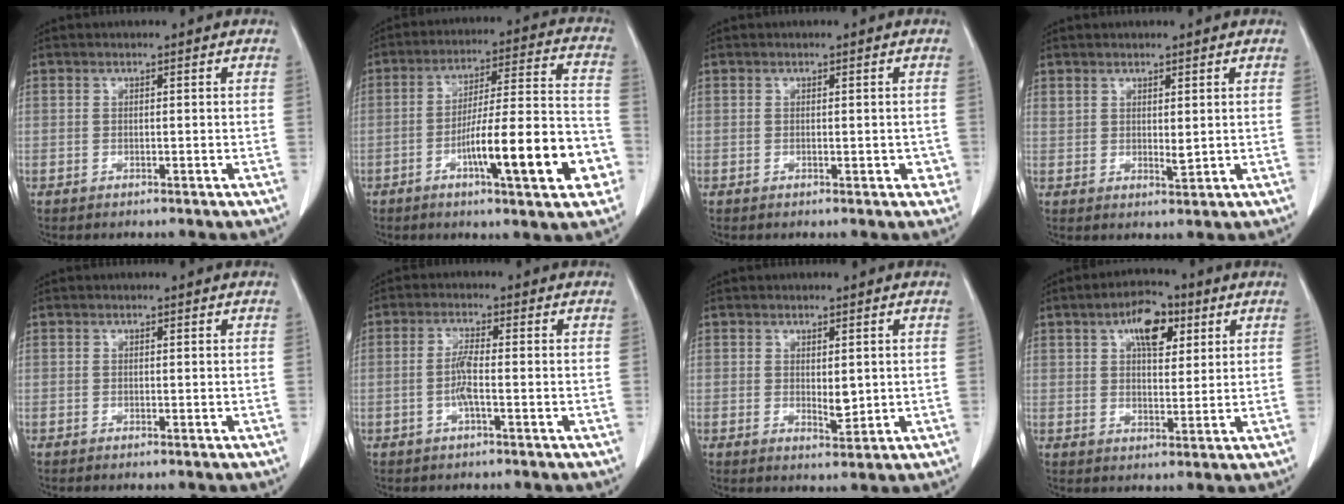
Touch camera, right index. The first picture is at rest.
{"total": 16.7, "force": [-6.2, 2.0, 15.4], "torque": [-0.233, 0.014, -0.089]}
{"total": 1.9, "force": [-0.4, 0.9, 1.5], "torque": [-0.009, 0.003, -0.002]}
{"total": 2.1, "force": [0.9, 0.7, 1.8], "torque": [-0.036, -0.009, 0.022]}
{"total": 0.0}
{"total": 3.3, "force": [-0.9, 0.1, 3.2], "torque": [-0.067, 0.001, -0.019]}
{"total": 2.6, "force": [0.3, 1.0, 2.4], "torque": [-0.039, -0.008, 0.010]}
{"total": 7.6, "force": [3.5, 3.5, 5.7], "torque": [-0.092, 0.013, 0.055]}